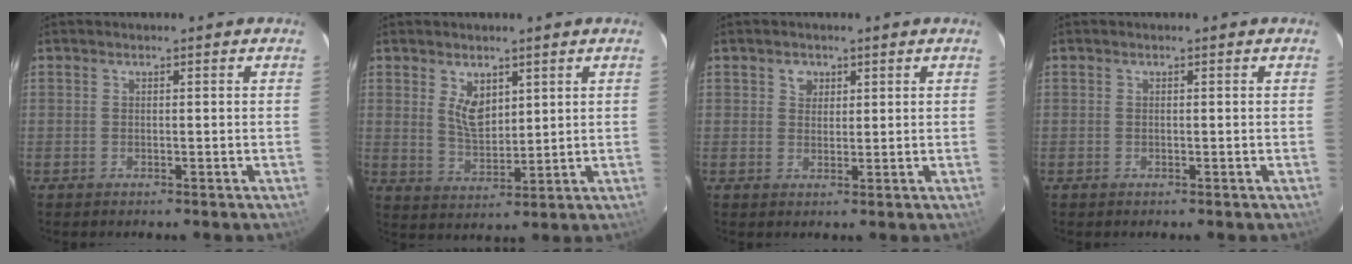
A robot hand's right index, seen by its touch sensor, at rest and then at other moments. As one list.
[{"total": 5.9, "force": [2.6, 3.3, 4.2], "torque": [-0.071, -0.002, 0.055]}, {"total": 2.4, "force": [1.1, 2.1, 0.6], "torque": [-0.003, 0.009, 0.019]}, {"total": 0.0}]